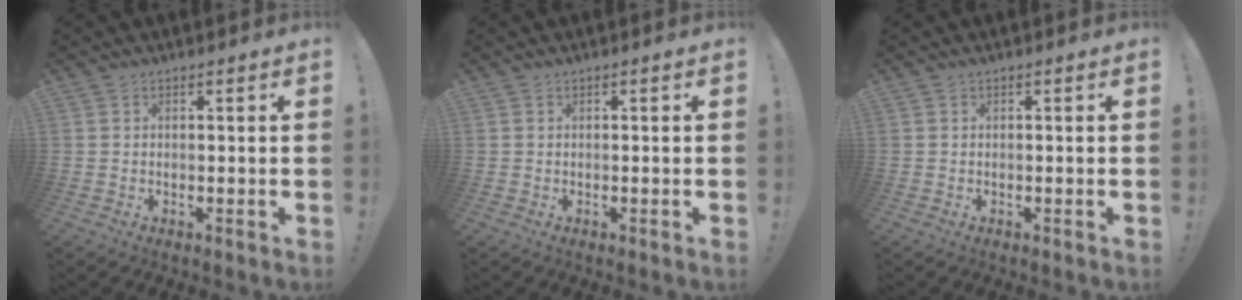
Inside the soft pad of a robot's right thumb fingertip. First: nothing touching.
{"total": 0.0}
{"total": 0.0}